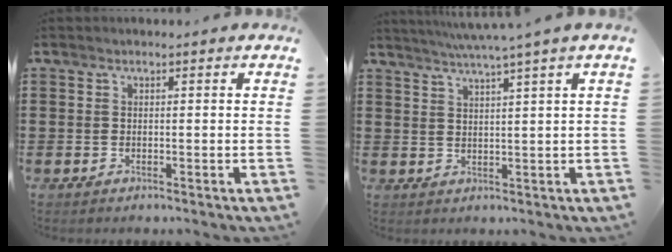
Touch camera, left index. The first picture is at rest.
{"total": 3.0, "force": [2.3, -1.2, 1.4], "torque": [-0.032, -0.014, 0.037]}